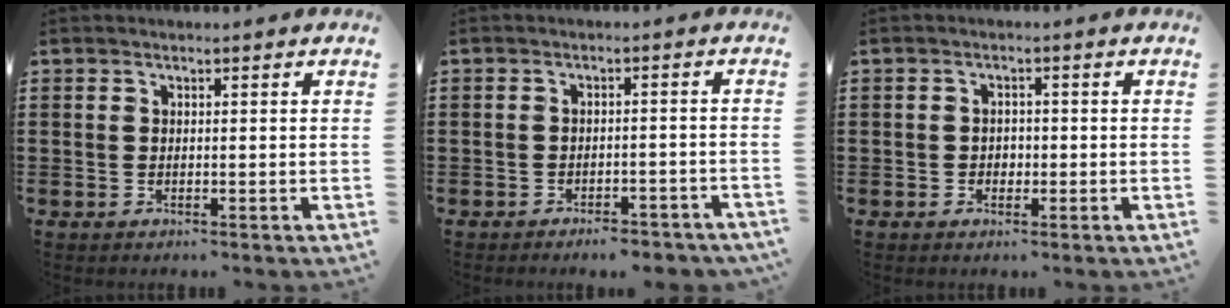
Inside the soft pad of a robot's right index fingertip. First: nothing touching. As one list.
[{"total": 2.8, "force": [-2.8, 0.1, 0.6], "torque": [-0.013, 0.000, -0.057]}, {"total": 1.4, "force": [-0.5, 1.1, 0.6], "torque": [-0.013, 0.003, -0.011]}]